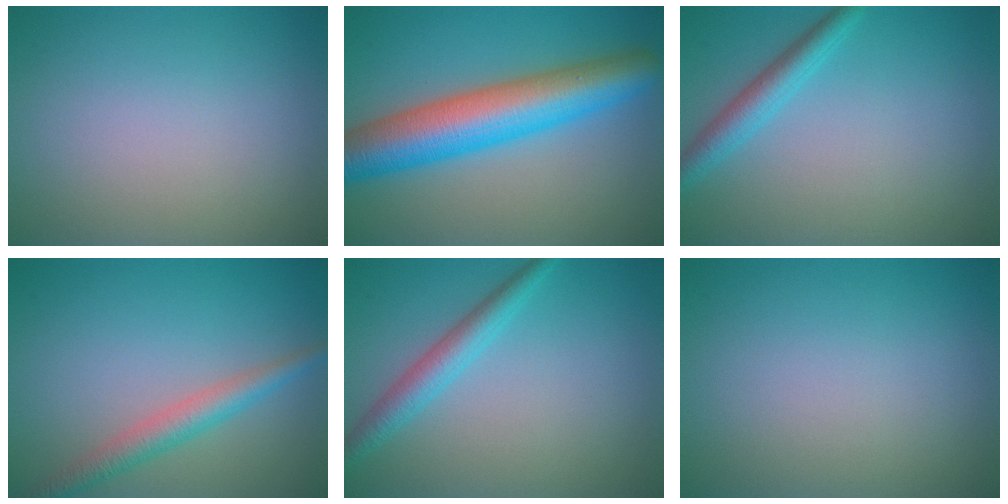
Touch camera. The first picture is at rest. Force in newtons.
{"total": 9.5, "press": 9.5, "slide": 0.2}
{"total": 2.7, "press": 2.7, "slide": 0.0}
{"total": 3.0, "press": 3.0, "slide": 0.1}
{"total": 2.9, "press": 2.9, "slide": 0.1}
{"total": 0.0}